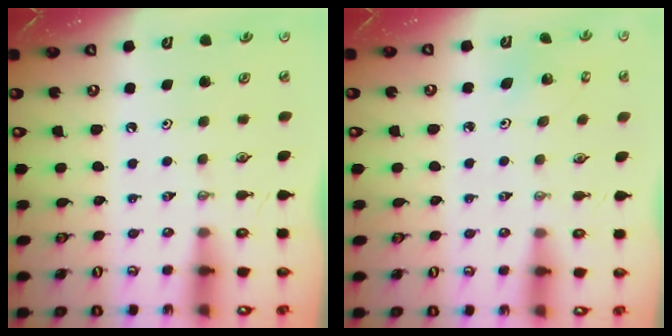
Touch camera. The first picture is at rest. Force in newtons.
{"total": 2.2, "press": 2.2, "slide": 0.2}